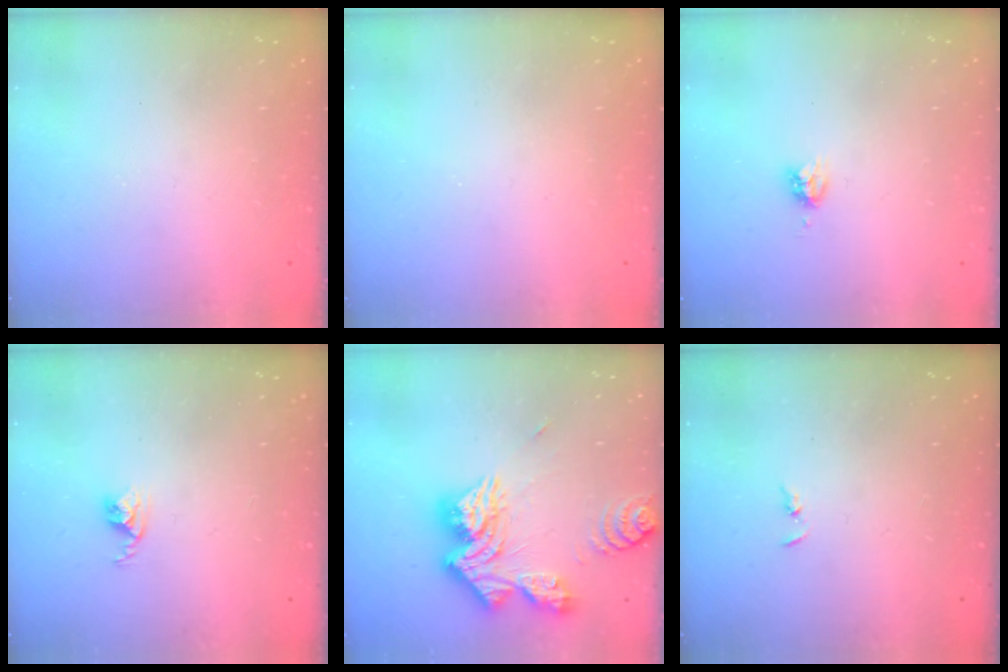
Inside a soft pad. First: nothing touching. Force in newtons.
{"total": 0.0}
{"total": 4.2, "press": 4.2, "slide": 0.1}
{"total": 2.5, "press": 2.5, "slide": 0.4}
{"total": 18.5, "press": 18.4, "slide": 1.6}
{"total": 1.3, "press": 1.2, "slide": 0.3}